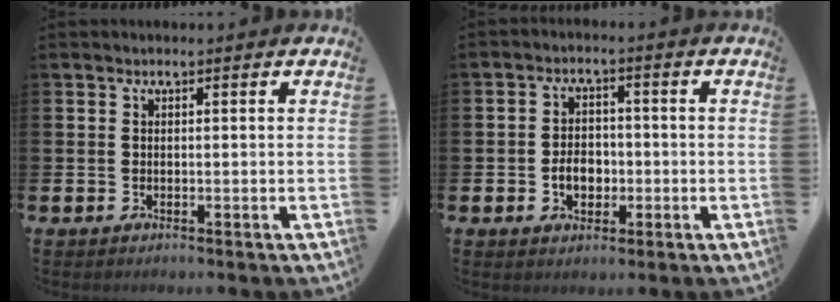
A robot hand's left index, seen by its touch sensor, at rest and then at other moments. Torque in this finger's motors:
{"motor_torque": [0.17, 0.01, 0.12, 0.05]}